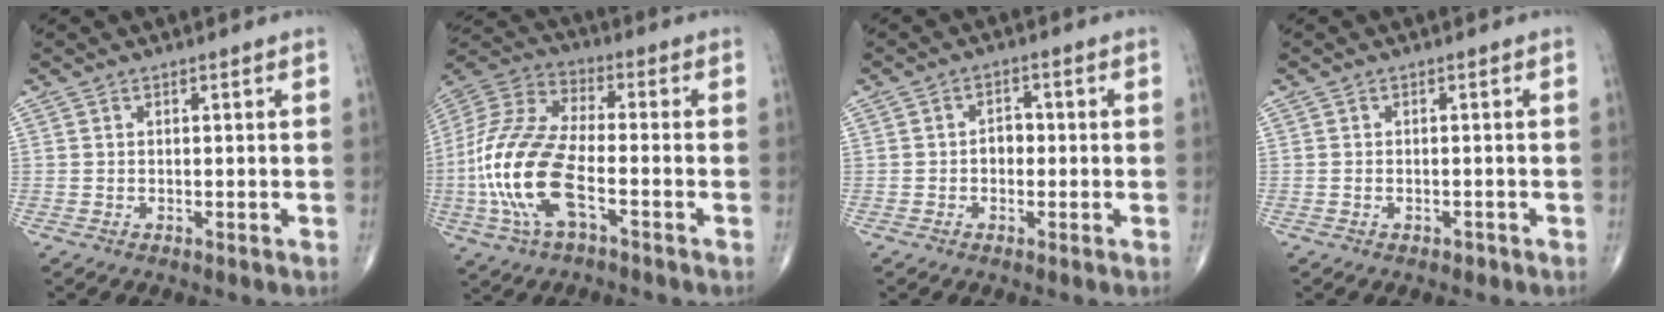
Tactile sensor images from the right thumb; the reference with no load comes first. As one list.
[{"total": 18.5, "force": [-5.1, 7.8, 16.0], "torque": [-0.357, 0.024, -0.098]}, {"total": 2.7, "force": [-0.4, 2.1, 1.8], "torque": [-0.011, 0.012, -0.013]}, {"total": 1.0, "force": [-0.6, 0.6, 0.5], "torque": [-0.009, 0.008, -0.007]}]